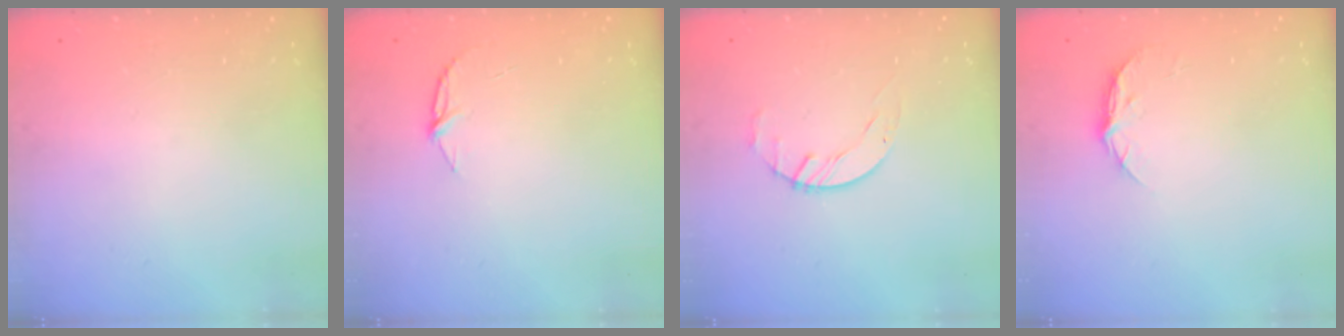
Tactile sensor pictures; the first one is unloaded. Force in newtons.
{"total": 4.8, "press": 4.8, "slide": 0.5}
{"total": 1.7, "press": 1.7, "slide": 0.3}
{"total": 6.7, "press": 6.7, "slide": 0.8}